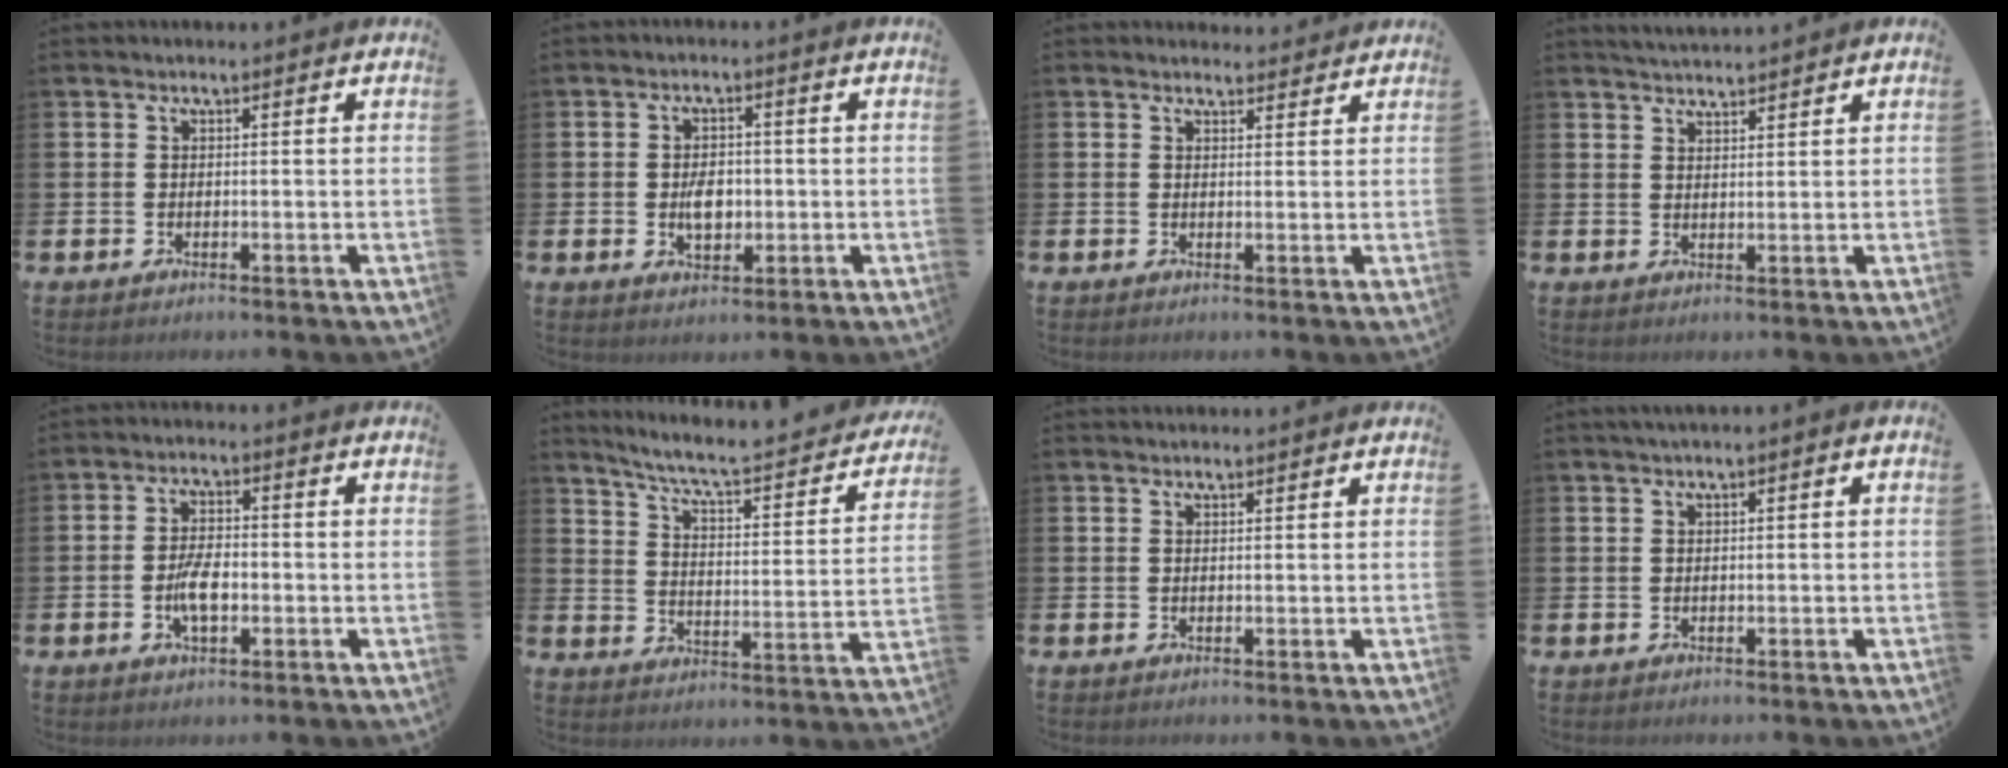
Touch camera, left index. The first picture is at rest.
{"total": 4.0, "force": [-0.2, 2.5, 3.1], "torque": [-0.044, 0.001, -0.008]}
{"total": 2.0, "force": [2.0, 0.5, -0.1], "torque": [0.007, -0.009, 0.033]}
{"total": 3.0, "force": [3.0, 0.1, 0.1], "torque": [-0.005, -0.013, 0.054]}
{"total": 4.5, "force": [-1.0, 2.0, 3.9], "torque": [-0.069, 0.001, -0.020]}
{"total": 6.0, "force": [5.4, 0.6, 2.5], "torque": [-0.077, -0.046, 0.084]}
{"total": 0.9, "force": [0.9, 0.1, 0.1], "torque": [0.010, -0.003, 0.014]}
{"total": 0.6, "force": [0.3, 0.0, 0.5], "torque": [-0.011, 0.003, 0.006]}